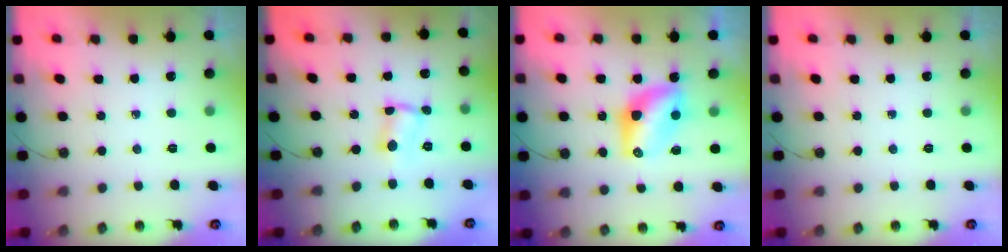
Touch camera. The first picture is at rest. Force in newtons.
{"total": 2.9, "press": 1.4, "slide": 2.5}
{"total": 8.3, "press": 8.3, "slide": 0.6}
{"total": 0.0}